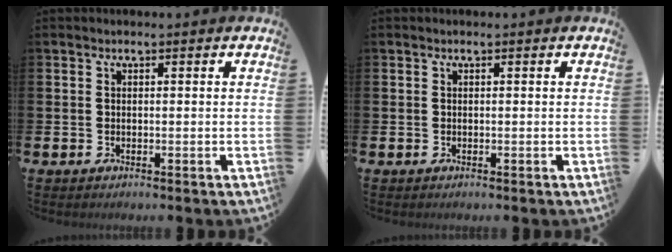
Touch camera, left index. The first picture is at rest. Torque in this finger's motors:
{"motor_torque": [0.00, 0.00, 0.00, 0.00]}